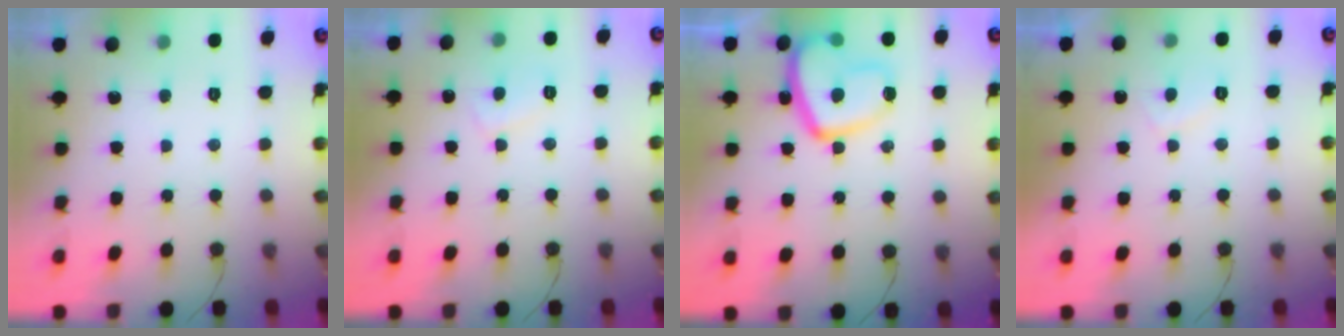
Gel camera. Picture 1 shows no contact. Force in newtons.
{"total": 3.3, "press": 3.2, "slide": 0.7}
{"total": 13.4, "press": 13.4, "slide": 1.4}
{"total": 2.1, "press": 2.0, "slide": 0.9}